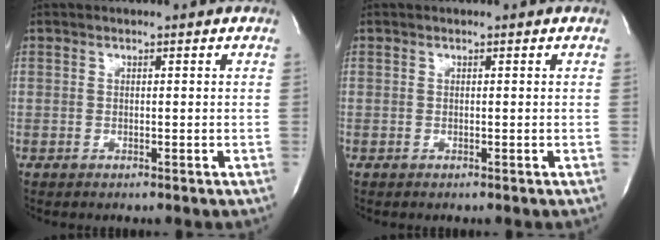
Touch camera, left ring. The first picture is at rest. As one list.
[{"total": 0.0}]